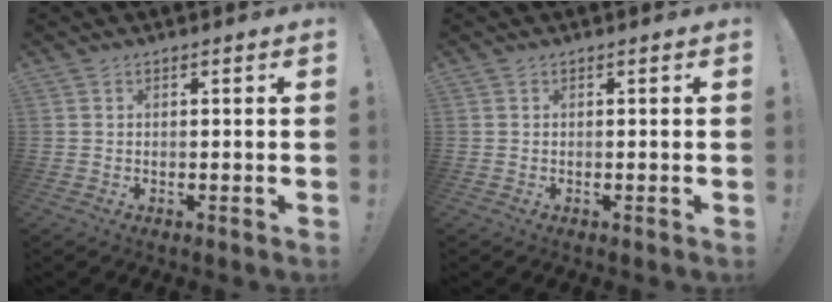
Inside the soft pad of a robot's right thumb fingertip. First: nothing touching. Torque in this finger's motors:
{"motor_torque": [-0.10, -0.10, 0.13, -0.08, 0.05]}